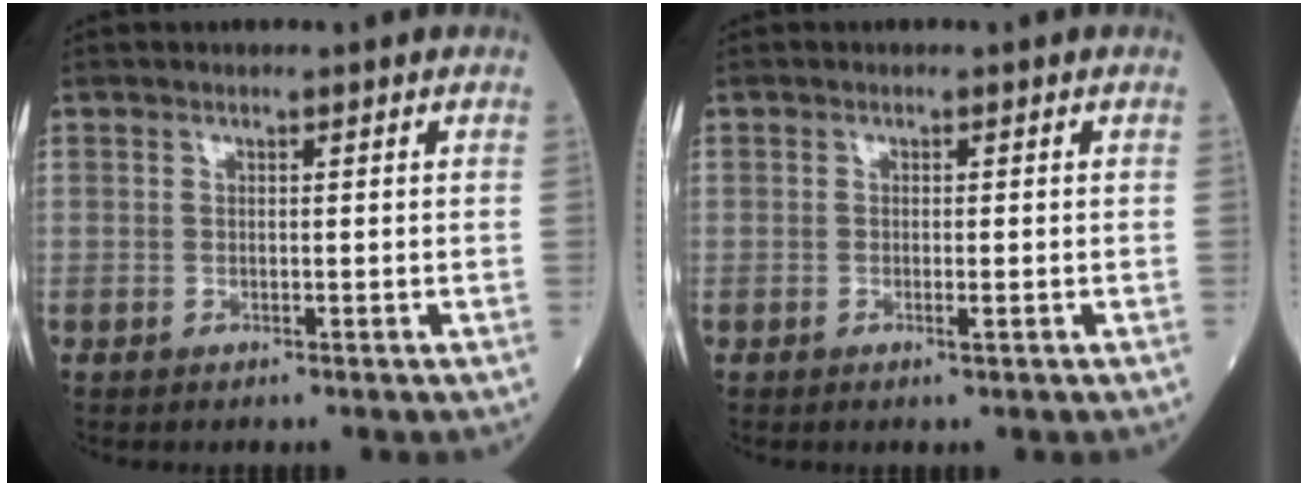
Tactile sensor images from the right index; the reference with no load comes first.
{"total": 1.0, "force": [-0.4, 0.1, 0.9], "torque": [-0.017, -0.001, -0.006]}